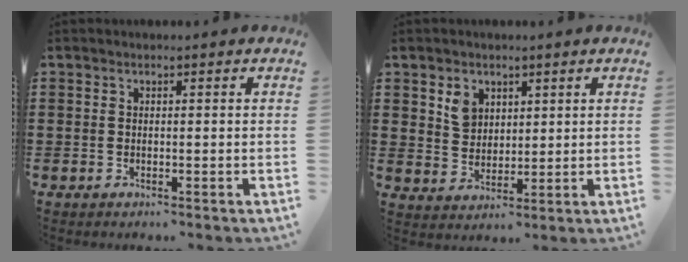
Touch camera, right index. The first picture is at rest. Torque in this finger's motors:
{"motor_torque": [0.45, 0.43, 0.13, 0.07]}